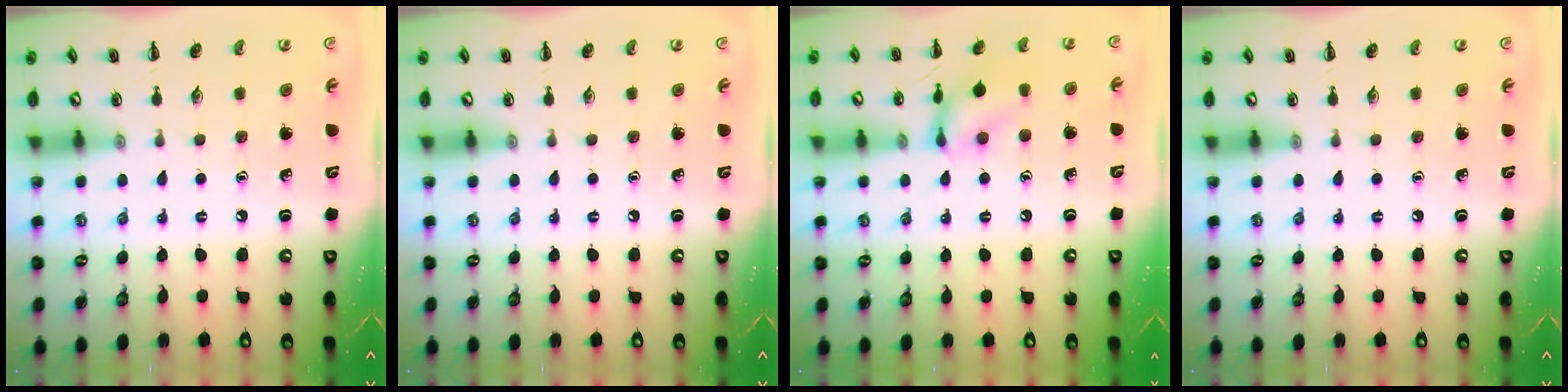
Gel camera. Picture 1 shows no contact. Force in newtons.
{"total": 0.0}
{"total": 11.5, "press": 11.4, "slide": 0.9}
{"total": 0.0}